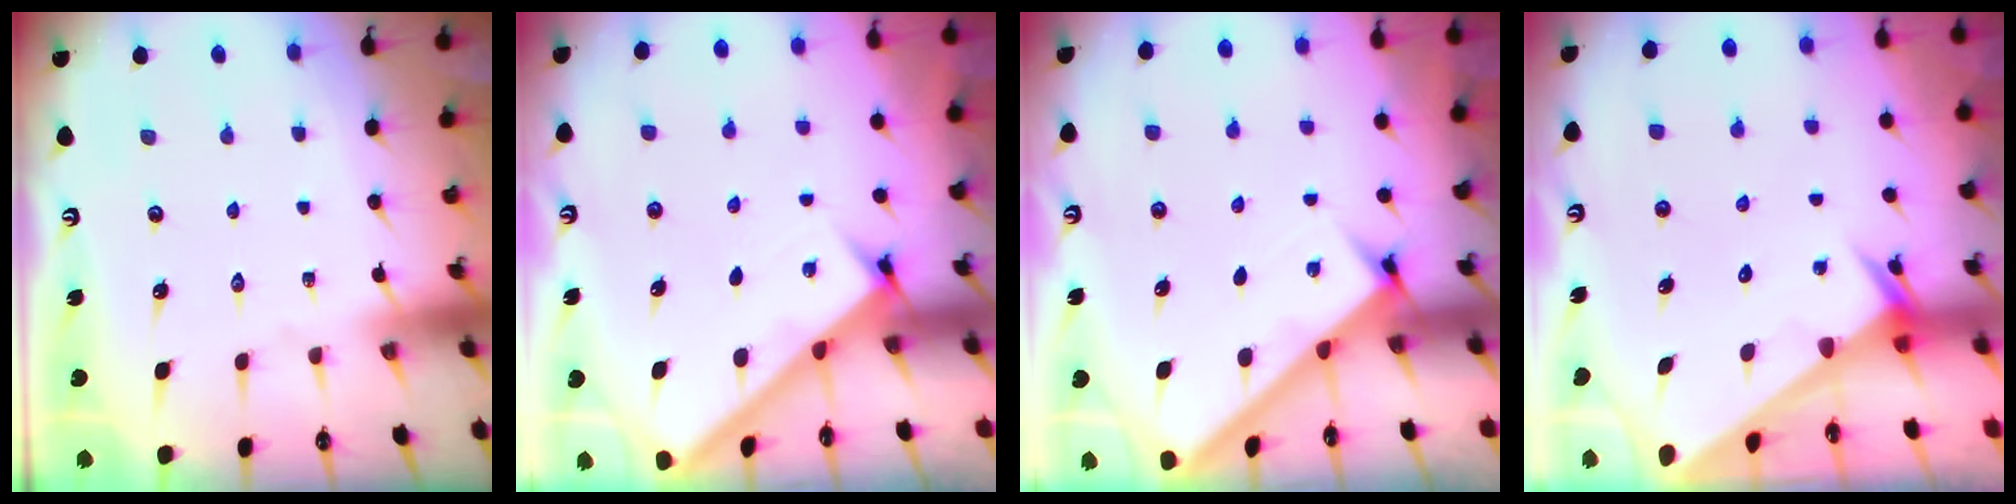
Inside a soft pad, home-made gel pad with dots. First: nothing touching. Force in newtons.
{"total": 2.1, "press": 2.1, "slide": 0.2}
{"total": 2.7, "press": 2.7, "slide": 0.4}
{"total": 2.3, "press": 2.3, "slide": 0.1}